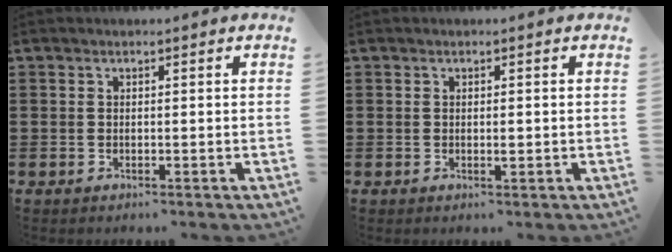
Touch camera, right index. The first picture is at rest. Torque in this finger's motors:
{"motor_torque": [-0.04, 0.13, 0.07, 0.01]}